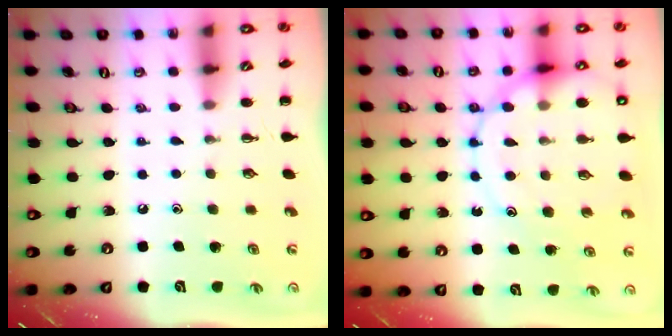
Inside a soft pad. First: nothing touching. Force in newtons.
{"total": 16.7, "press": 16.4, "slide": 3.4}